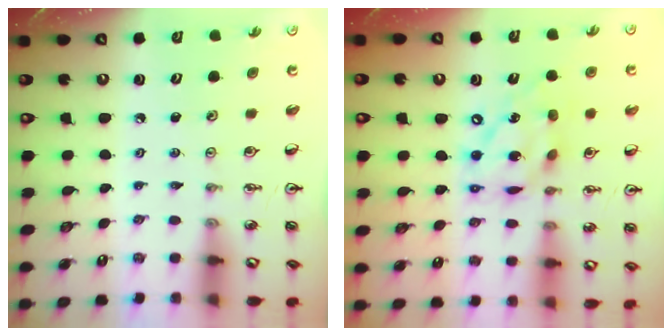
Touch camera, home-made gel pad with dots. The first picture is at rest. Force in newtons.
{"total": 14.6, "press": 14.6, "slide": 1.2}